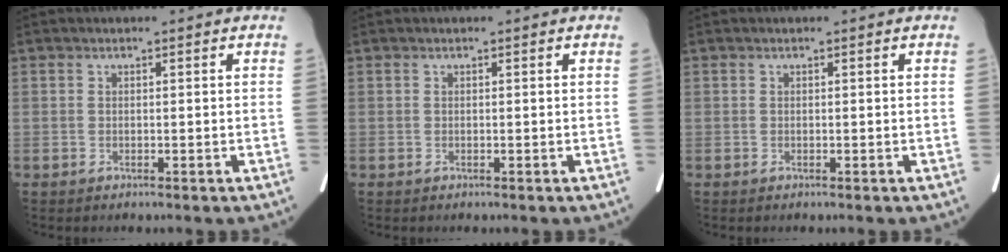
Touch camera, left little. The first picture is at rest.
{"total": 0.0}
{"total": 0.0}